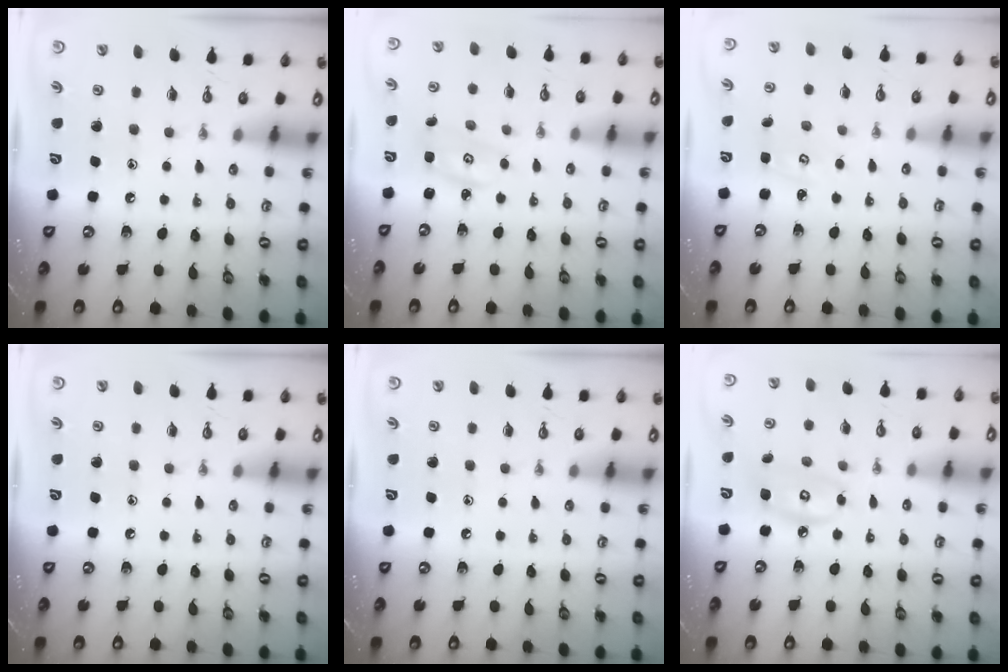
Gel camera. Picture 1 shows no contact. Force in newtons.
{"total": 2.7, "press": 2.7, "slide": 0.2}
{"total": 3.0, "press": 3.0, "slide": 0.3}
{"total": 0.0}
{"total": 0.0}
{"total": 7.4, "press": 7.3, "slide": 0.4}